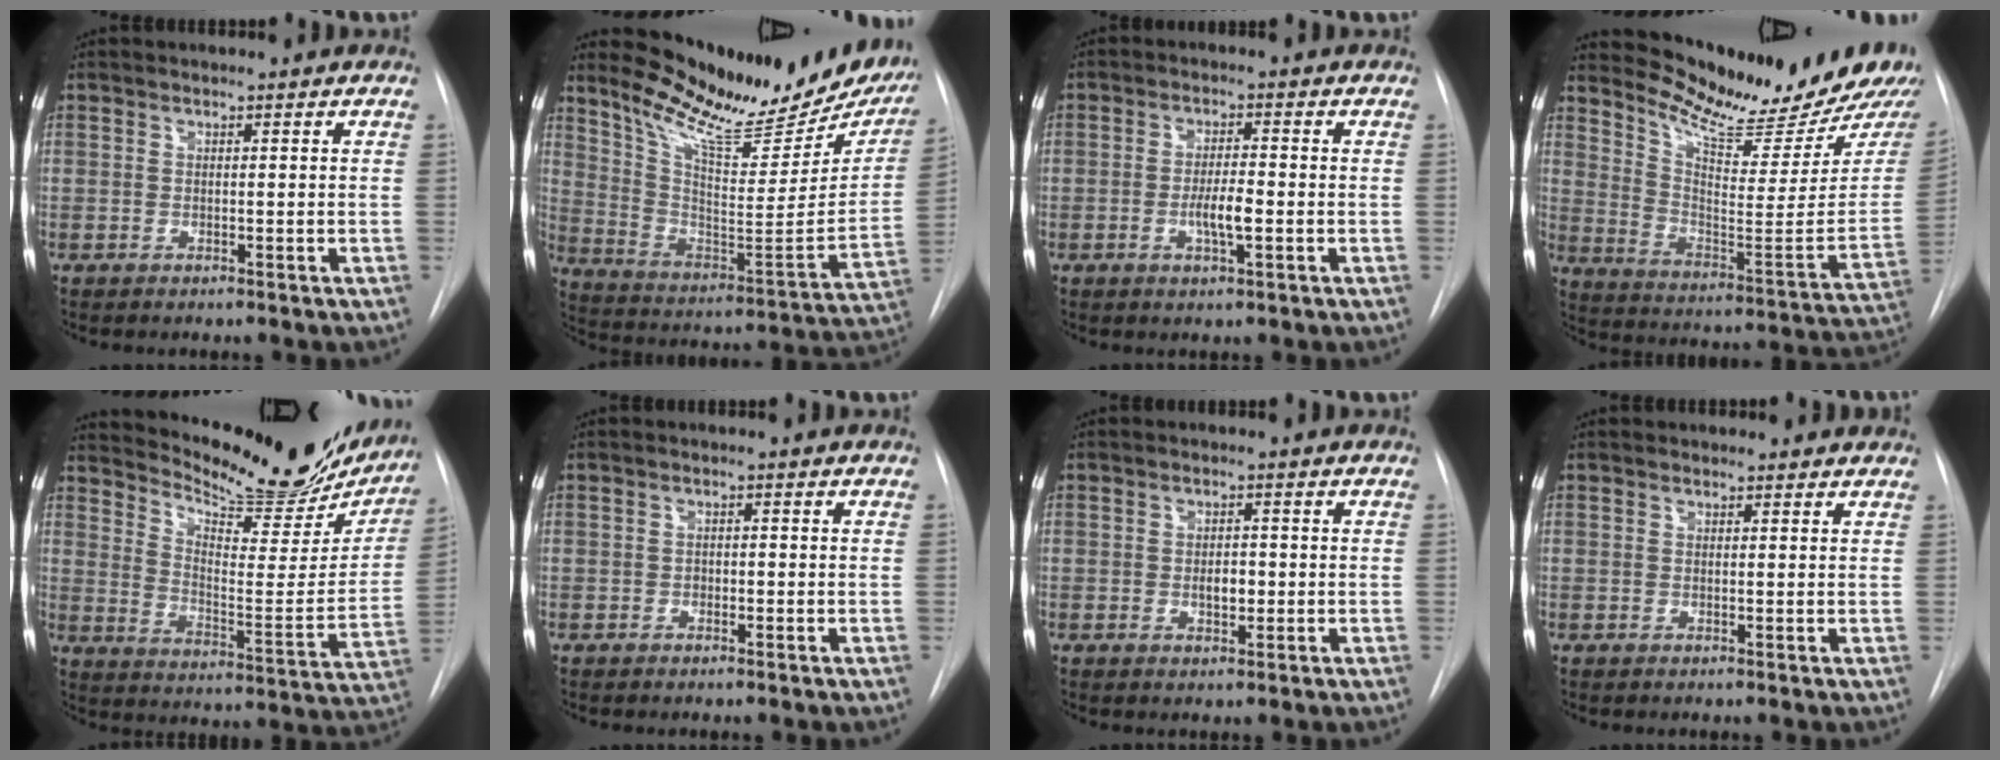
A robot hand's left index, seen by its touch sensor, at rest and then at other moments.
{"total": 24.5, "force": [20.5, 5.5, 12.1], "torque": [-0.187, -0.065, 0.292]}
{"total": 4.1, "force": [-1.5, 0.7, 3.8], "torque": [-0.071, -0.007, -0.024]}
{"total": 20.1, "force": [18.2, 1.4, 8.3], "torque": [-0.134, -0.100, 0.260]}
{"total": 22.5, "force": [20.2, 5.0, 8.5], "torque": [-0.127, -0.061, 0.269]}
{"total": 1.0, "force": [-0.8, 0.5, 0.3], "torque": [-0.002, -0.002, -0.013]}
{"total": 2.4, "force": [-0.7, 1.3, 1.9], "torque": [-0.032, -0.004, -0.009]}
{"total": 2.2, "force": [2.0, 0.9, 0.1], "torque": [-0.001, 0.001, 0.012]}